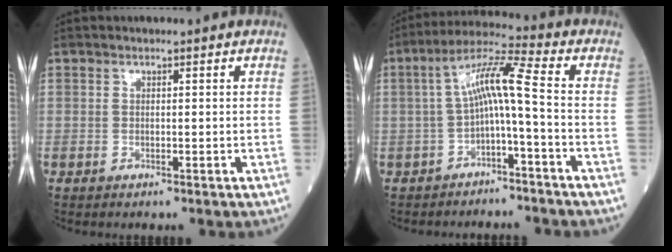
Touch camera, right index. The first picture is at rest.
{"total": 7.6, "force": [-1.1, -0.1, 7.5], "torque": [-0.135, 0.035, -0.022]}